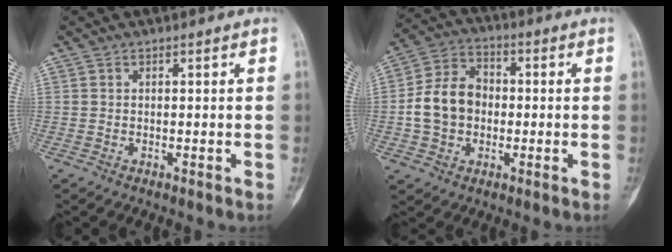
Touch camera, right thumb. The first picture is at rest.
{"total": 10.9, "force": [-0.9, 8.6, 6.7], "torque": [-0.109, 0.029, -0.024]}